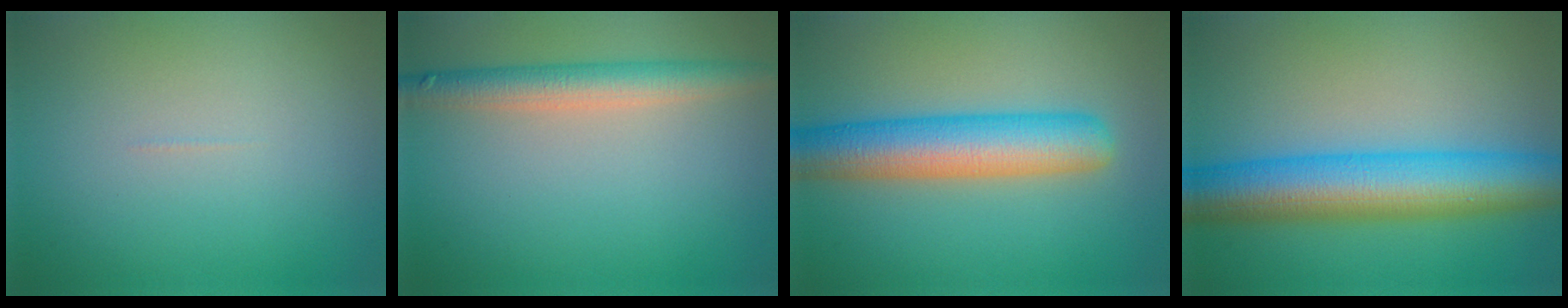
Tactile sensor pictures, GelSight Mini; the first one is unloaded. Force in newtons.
{"total": 3.8, "press": 3.8, "slide": 0.2}
{"total": 7.4, "press": 7.4, "slide": 0.2}
{"total": 9.6, "press": 9.6, "slide": 0.1}